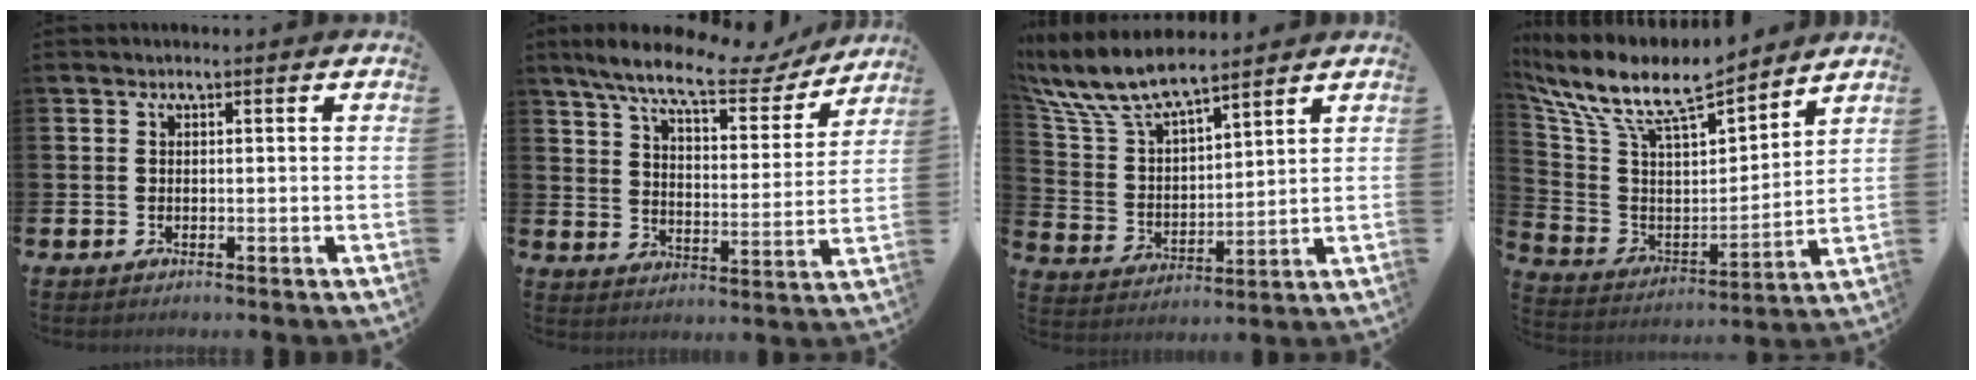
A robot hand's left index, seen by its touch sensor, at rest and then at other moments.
{"total": 10.2, "force": [8.7, 2.4, 4.7], "torque": [-0.108, -0.052, 0.146]}
{"total": 9.1, "force": [8.2, 2.0, 3.2], "torque": [-0.101, -0.041, 0.148]}
{"total": 11.1, "force": [9.6, 2.9, 4.6], "torque": [-0.134, -0.063, 0.165]}